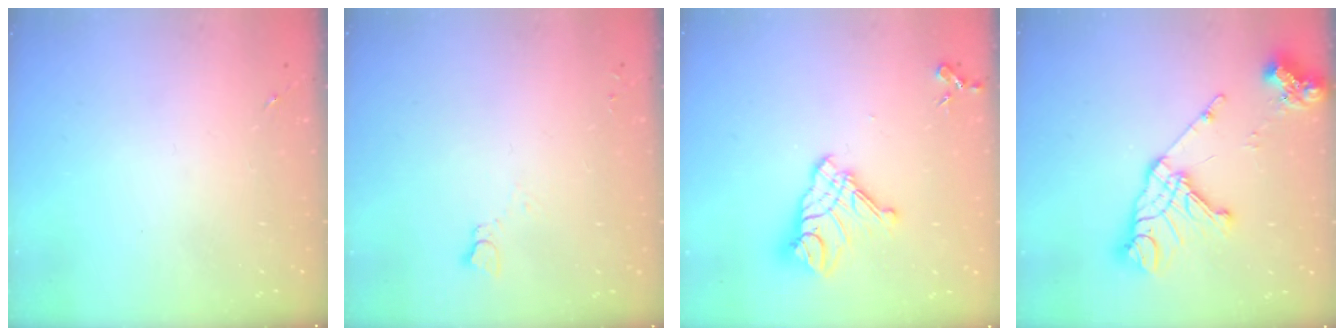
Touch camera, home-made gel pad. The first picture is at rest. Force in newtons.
{"total": 2.5, "press": 2.5, "slide": 0.1}
{"total": 14.4, "press": 14.3, "slide": 1.9}
{"total": 17.5, "press": 17.4, "slide": 2.2}